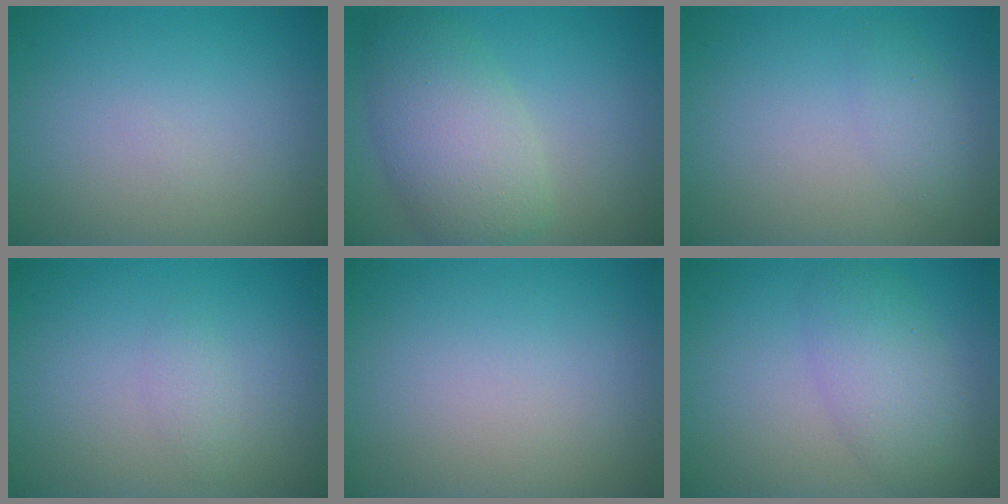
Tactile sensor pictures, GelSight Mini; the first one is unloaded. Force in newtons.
{"total": 6.4, "press": 6.4, "slide": 0.3}
{"total": 1.5, "press": 1.5, "slide": 0.1}
{"total": 1.0, "press": 1.0, "slide": 0.1}
{"total": 0.0}
{"total": 4.0, "press": 4.0, "slide": 0.1}